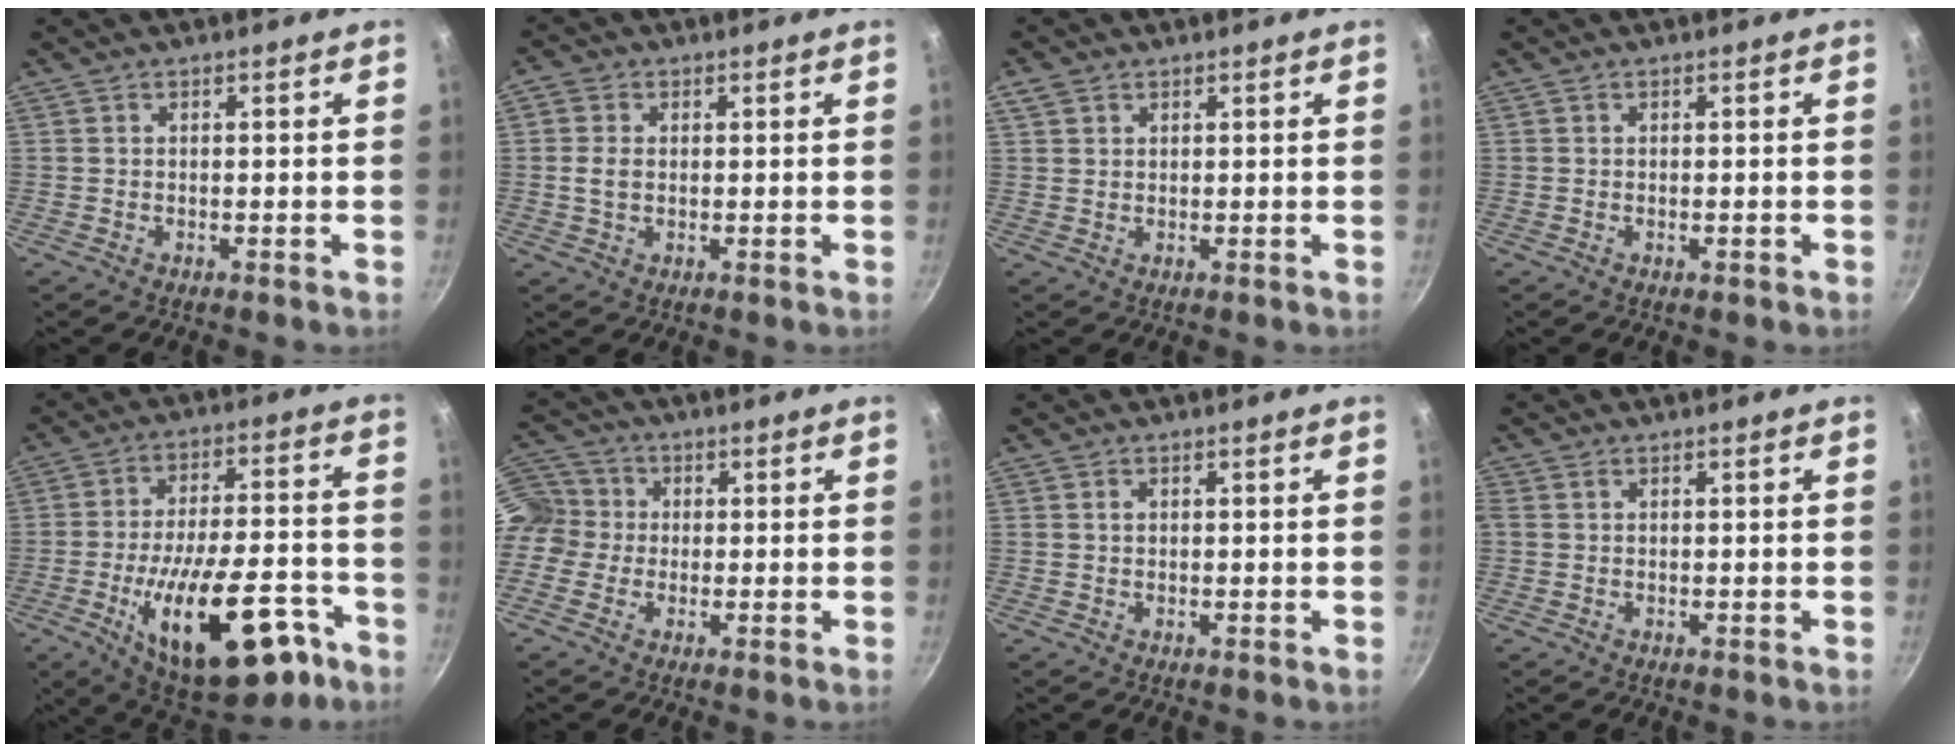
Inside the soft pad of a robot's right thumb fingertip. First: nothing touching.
{"total": 4.0, "force": [0.3, 2.9, 2.7], "torque": [-0.046, 0.003, -0.002]}
{"total": 2.7, "force": [1.5, 1.8, 1.3], "torque": [-0.020, 0.001, 0.028]}
{"total": 0.8, "force": [-0.2, 0.3, 0.7], "torque": [-0.010, 0.002, -0.005]}
{"total": 24.0, "force": [-10.7, 10.4, 18.8], "torque": [-0.257, 0.048, -0.147]}
{"total": 11.2, "force": [0.5, 10.4, 4.3], "torque": [-0.091, 0.026, -0.008]}
{"total": 0.7, "force": [0.2, 0.6, 0.4], "torque": [-0.005, 0.003, 0.004]}
{"total": 0.6, "force": [0.2, 0.5, 0.4], "torque": [-0.009, 0.003, 0.002]}